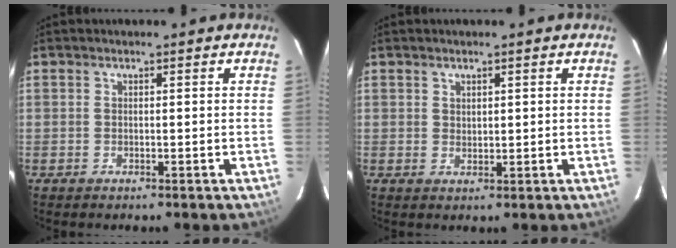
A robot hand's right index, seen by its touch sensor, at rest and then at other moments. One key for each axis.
{"total": 1.3, "fx": 0.9, "fy": 0.8, "fz": 0.4, "tx": -0.005, "ty": 0.003, "tz": 0.017}